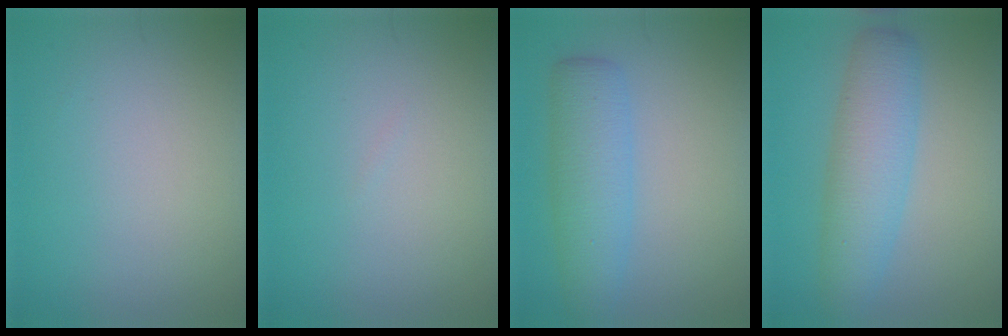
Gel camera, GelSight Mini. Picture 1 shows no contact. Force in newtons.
{"total": 0.0}
{"total": 4.6, "press": 4.6, "slide": 0.1}
{"total": 5.3, "press": 5.3, "slide": 0.0}